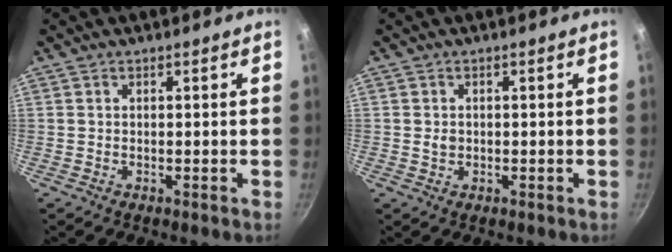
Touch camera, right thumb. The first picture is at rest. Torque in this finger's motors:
{"motor_torque": [-0.23, 0.18, 0.29, -0.38, 0.01]}